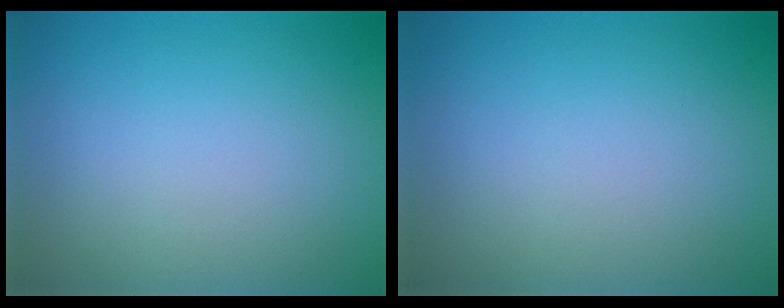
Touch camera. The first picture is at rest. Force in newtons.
{"total": 0.0}